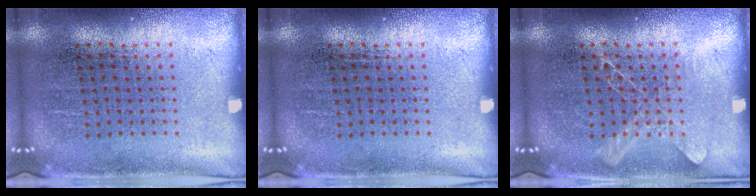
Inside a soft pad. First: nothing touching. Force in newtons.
{"total": 0.0}
{"total": 1.3, "press": 1.2, "slide": 0.3}